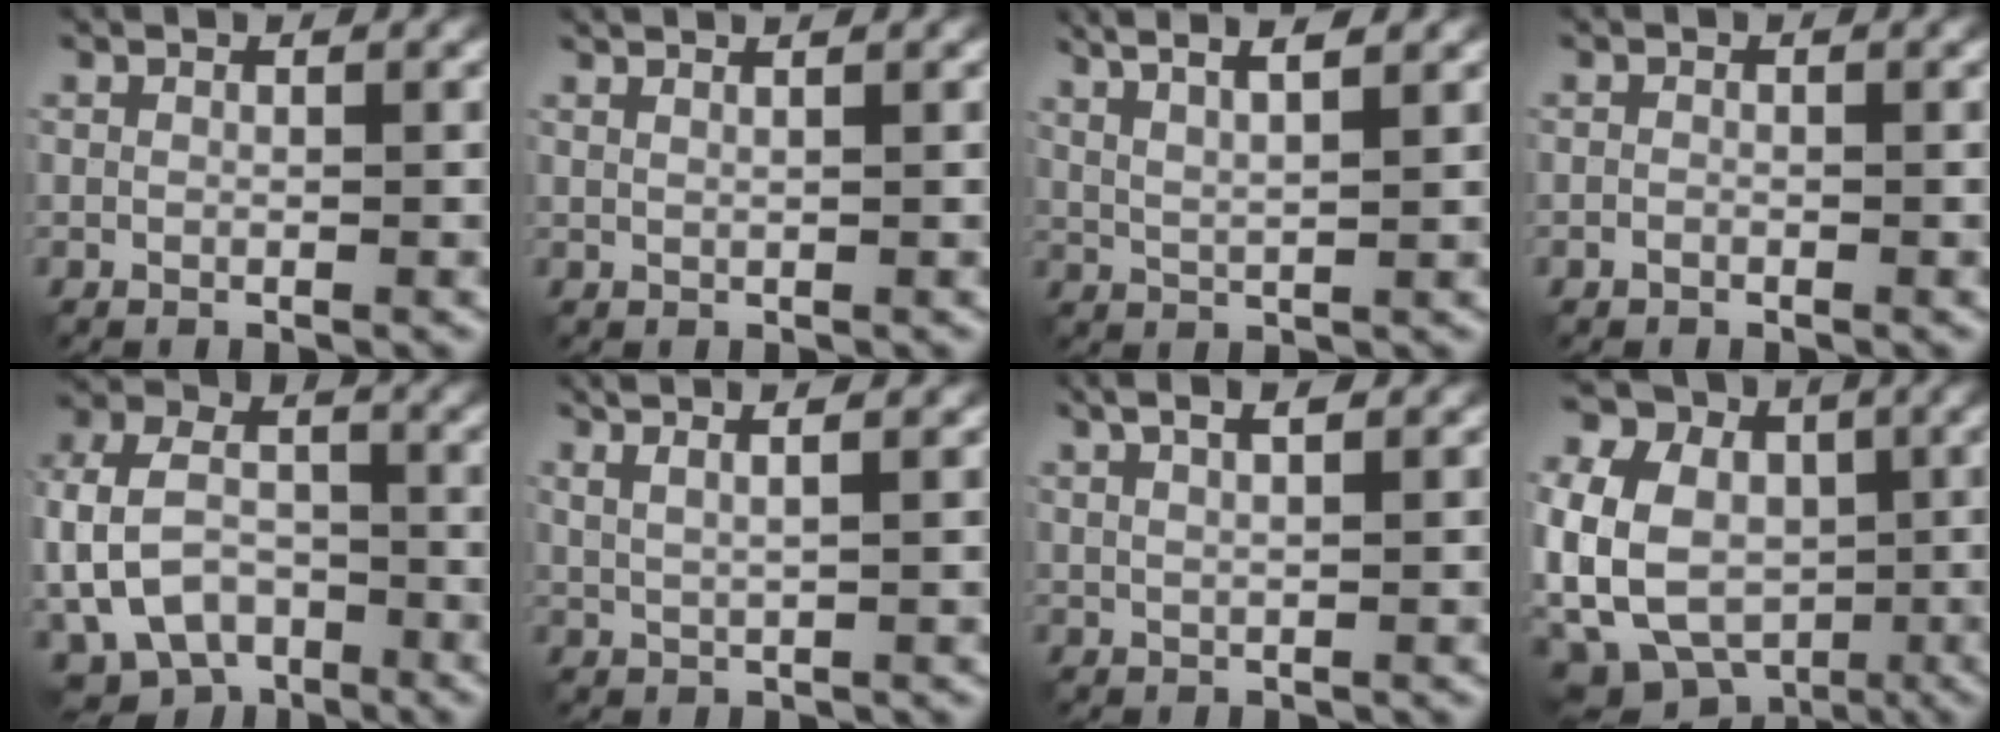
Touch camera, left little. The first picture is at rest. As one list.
[{"total": 2.1, "force": [1.5, 0.7, 1.3], "torque": [-0.006, 0.008, 0.005]}, {"total": 7.4, "force": [4.7, 2.3, 5.3], "torque": [-0.079, 0.024, 0.054]}, {"total": 0.6, "force": [-0.5, 0.4, 0.0], "torque": [0.001, -0.003, -0.008]}, {"total": 8.7, "force": [-3.2, 6.3, 5.1], "torque": [-0.107, -0.004, -0.065]}, {"total": 4.7, "force": [2.9, 1.5, 3.5], "torque": [-0.050, 0.025, 0.028]}, {"total": 5.6, "force": [3.0, 2.2, 4.1], "torque": [-0.056, 0.033, 0.025]}, {"total": 18.6, "force": [-0.4, 16.3, 9.0], "torque": [-0.231, 0.023, -0.035]}]